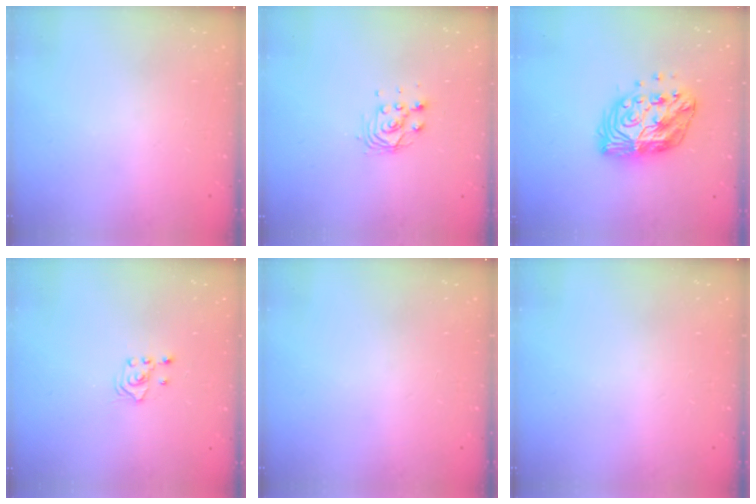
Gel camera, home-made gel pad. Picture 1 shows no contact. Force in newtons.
{"total": 5.9, "press": 5.9, "slide": 0.2}
{"total": 14.3, "press": 14.3, "slide": 0.9}
{"total": 1.8, "press": 1.8, "slide": 0.2}
{"total": 0.0}
{"total": 0.0}